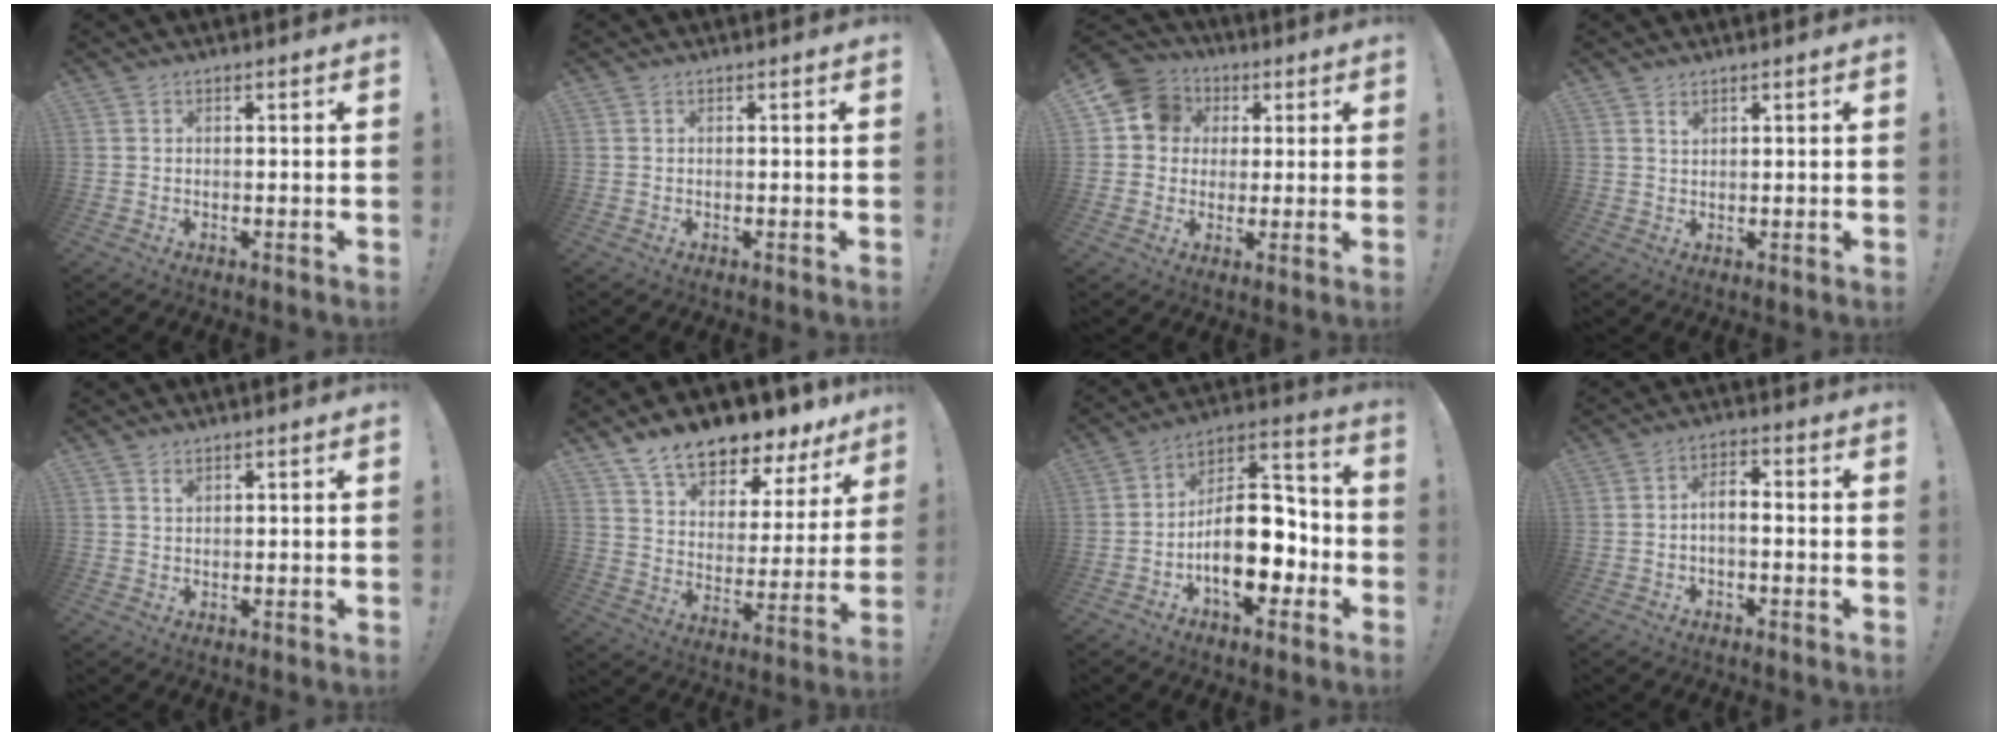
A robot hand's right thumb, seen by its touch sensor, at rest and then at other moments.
{"total": 0.0}
{"total": 10.9, "force": [3.0, 9.8, 3.8], "torque": [-0.059, 0.005, 0.064]}
{"total": 1.6, "force": [1.2, 0.8, 0.5], "torque": [-0.004, -0.006, 0.023]}
{"total": 1.3, "force": [1.1, 0.7, 0.4], "torque": [-0.001, -0.006, 0.020]}
{"total": 12.6, "force": [10.8, 4.5, 4.5], "torque": [-0.084, -0.087, 0.193]}
{"total": 18.8, "force": [-5.1, 10.8, 14.5], "torque": [-0.221, 0.023, -0.076]}
{"total": 3.7, "force": [-1.4, 1.7, 3.0], "torque": [-0.058, 0.009, -0.025]}